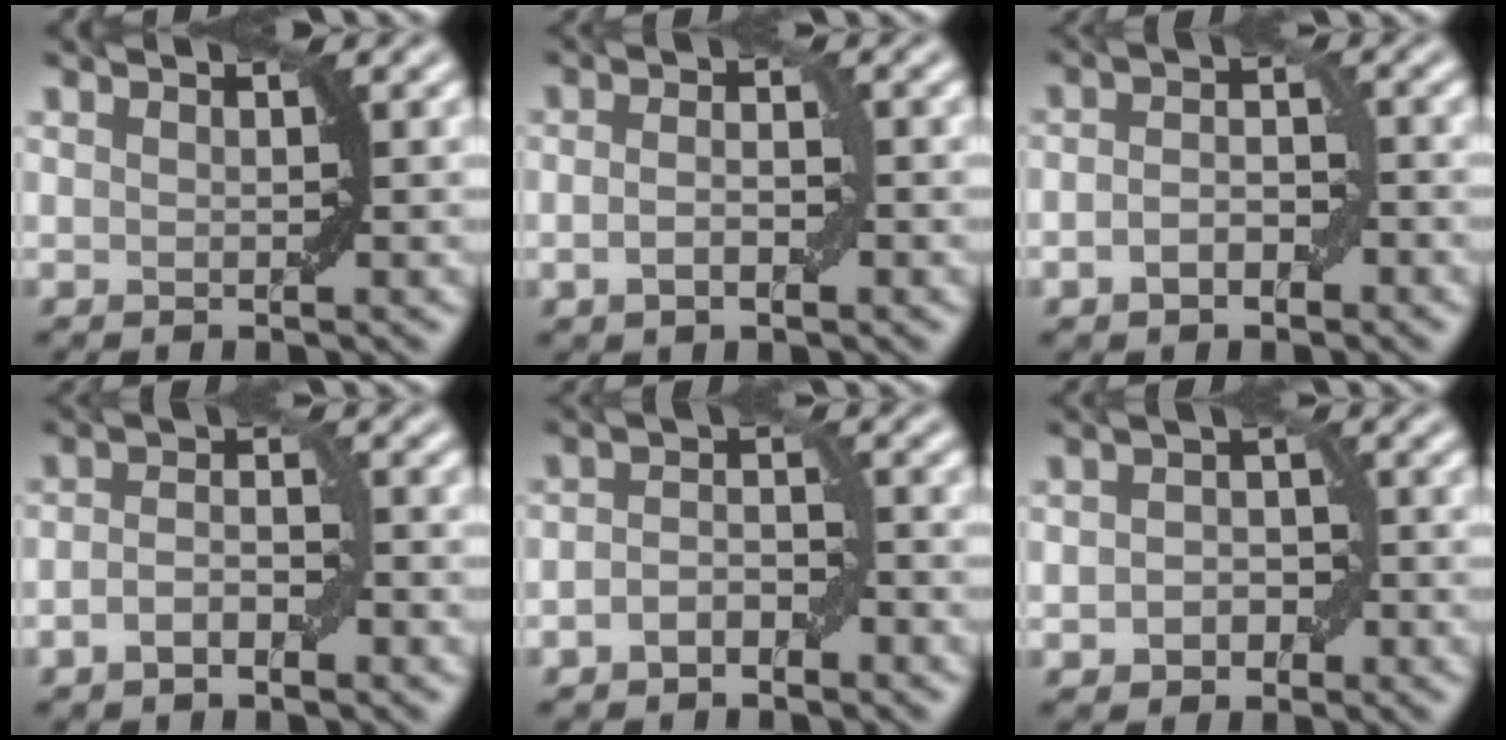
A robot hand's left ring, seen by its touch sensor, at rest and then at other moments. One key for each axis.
{"total": 2.3, "fx": -0.6, "fy": 1.1, "fz": 2.0, "tx": -0.037, "ty": 0.000, "tz": -0.013}
{"total": 3.1, "fx": -1.2, "fy": 1.8, "fz": 2.2, "tx": -0.039, "ty": 0.004, "tz": -0.024}
{"total": 2.8, "fx": -1.2, "fy": 1.3, "fz": 2.1, "tx": -0.039, "ty": 0.003, "tz": -0.026}
{"total": 2.7, "fx": -1.5, "fy": 1.6, "fz": 1.5, "tx": -0.026, "ty": 0.009, "tz": -0.029}
{"total": 2.7, "fx": -0.9, "fy": 2.1, "fz": 1.5, "tx": -0.017, "ty": 0.001, "tz": -0.017}